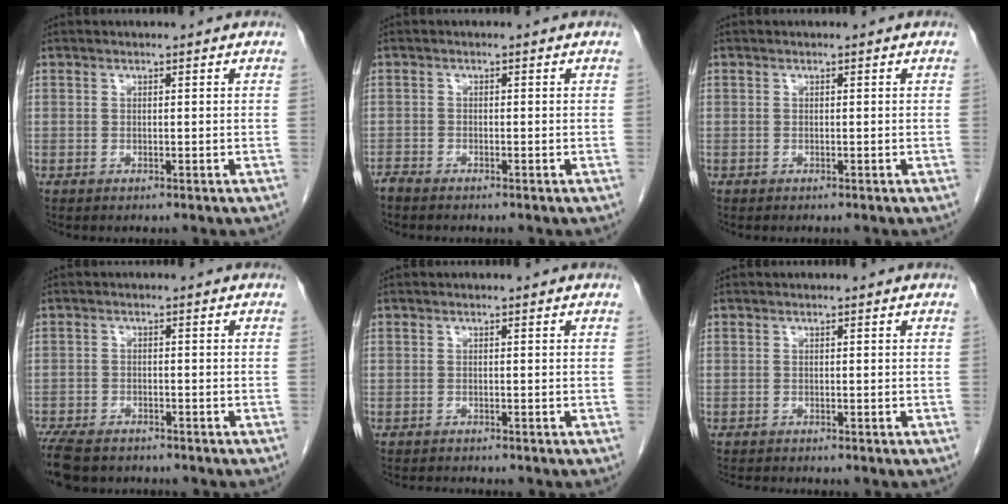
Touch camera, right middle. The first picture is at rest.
{"total": 1.3, "force": [-1.3, 0.1, 0.3], "torque": [-0.011, -0.003, -0.026]}
{"total": 0.0}
{"total": 9.0, "force": [-7.2, 3.8, 3.9], "torque": [-0.082, -0.014, -0.114]}
{"total": 1.8, "force": [-1.8, 0.1, 0.3], "torque": [-0.007, -0.005, -0.025]}
{"total": 1.9, "force": [-1.9, 0.1, 0.5], "torque": [-0.009, -0.005, -0.028]}